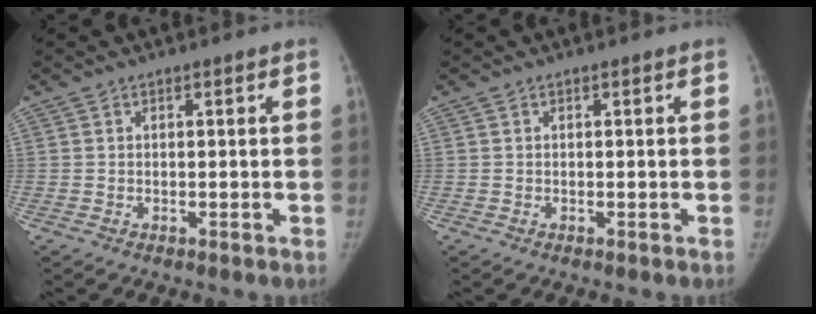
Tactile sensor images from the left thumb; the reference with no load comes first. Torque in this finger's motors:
{"motor_torque": [0.00, 0.00, 0.10, -0.10, 0.00]}